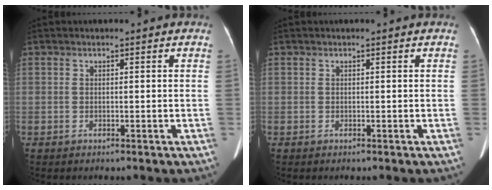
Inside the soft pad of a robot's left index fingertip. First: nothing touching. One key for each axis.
{"total": 0.0}